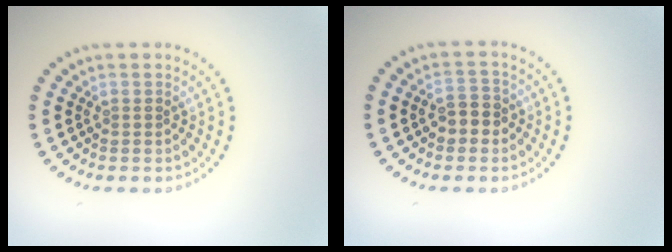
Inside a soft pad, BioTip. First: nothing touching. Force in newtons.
{"total": 2.5, "press": 2.4, "slide": 0.5}